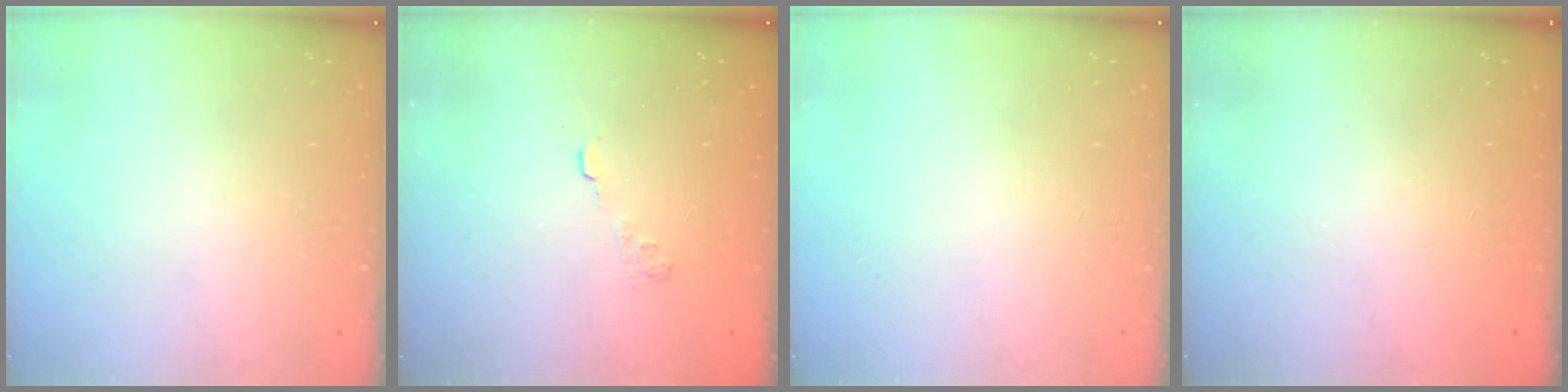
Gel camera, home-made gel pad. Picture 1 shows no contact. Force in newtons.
{"total": 2.7, "press": 2.3, "slide": 1.4}
{"total": 0.0}
{"total": 2.3, "press": 2.2, "slide": 0.7}